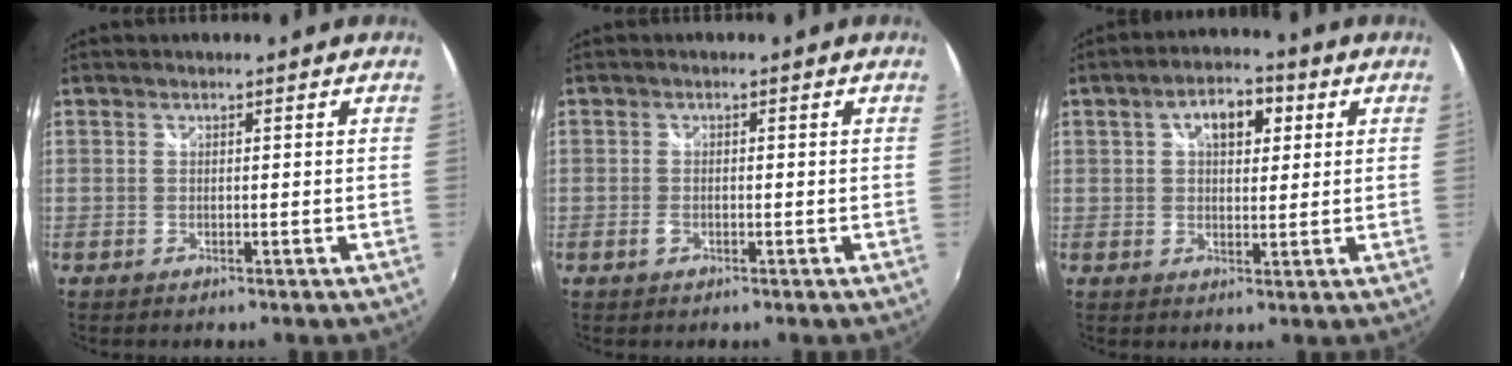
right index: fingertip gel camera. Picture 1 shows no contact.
{"total": 1.6, "force": [-0.6, 0.9, 1.1], "torque": [-0.024, -0.001, -0.012]}
{"total": 7.2, "force": [2.4, 4.1, 5.4], "torque": [-0.088, 0.022, 0.038]}